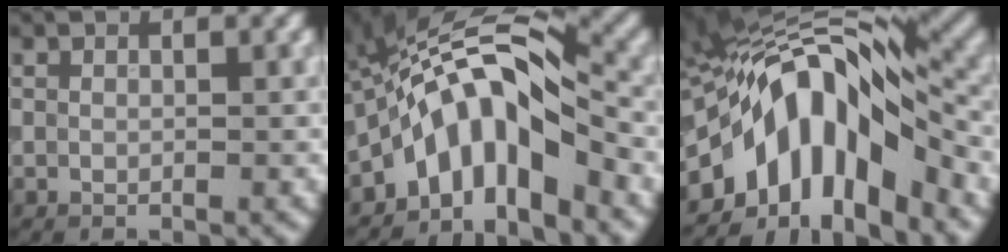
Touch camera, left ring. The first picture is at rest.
{"total": 8.5, "force": [-3.7, 3.2, 7.0], "torque": [-0.116, 0.020, -0.076]}
{"total": 11.3, "force": [-4.4, 5.1, 9.0], "torque": [-0.133, 0.012, -0.084]}